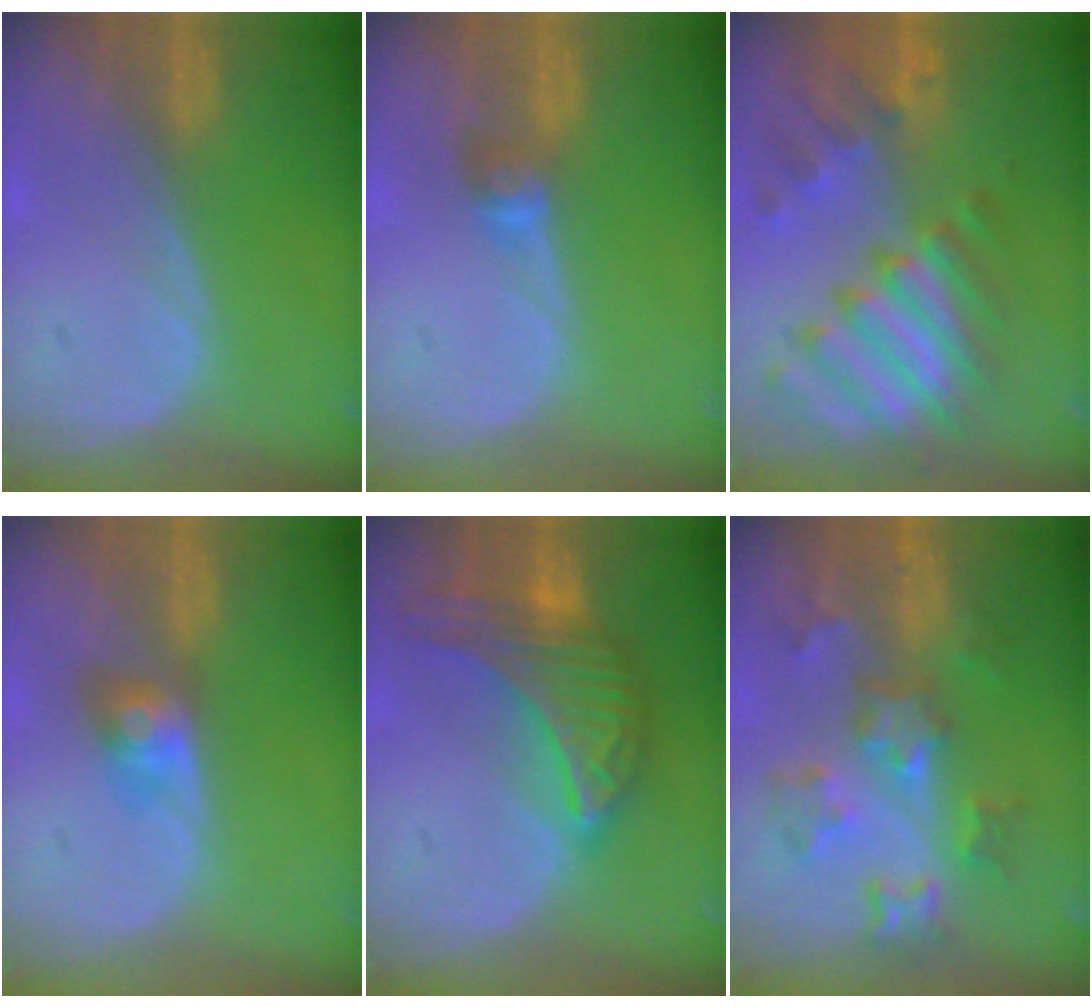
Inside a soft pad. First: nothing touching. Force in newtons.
{"total": 2.6, "press": 2.4, "slide": 1.0}
{"total": 11.5, "press": 9.8, "slide": 6.0}
{"total": 3.5, "press": 3.5, "slide": 0.3}
{"total": 9.9, "press": 9.9, "slide": 0.6}
{"total": 8.3, "press": 7.8, "slide": 2.9}